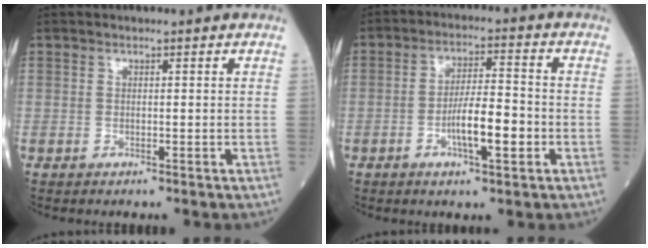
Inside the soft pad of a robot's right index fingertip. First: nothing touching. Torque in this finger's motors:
{"motor_torque": [1.05, -0.62, 0.26, 0.14]}